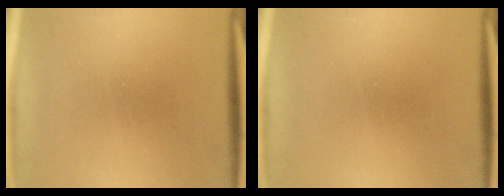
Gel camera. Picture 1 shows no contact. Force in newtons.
{"total": 0.0}